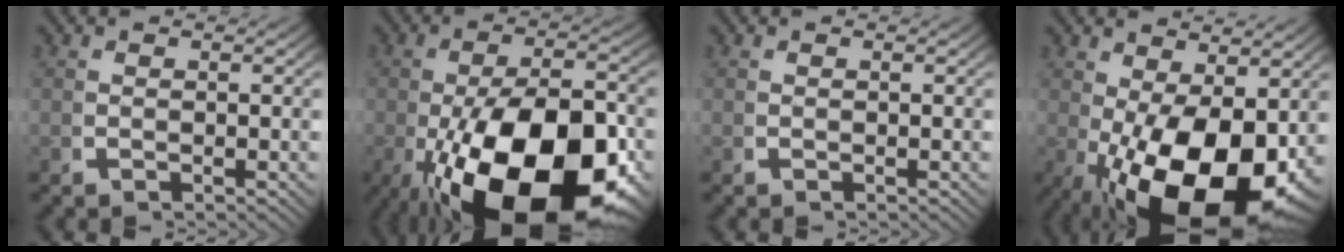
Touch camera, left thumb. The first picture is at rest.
{"total": 21.0, "force": [-6.1, 11.4, 16.6], "torque": [-0.303, -0.084, -0.050]}
{"total": 0.0}
{"total": 15.3, "force": [-3.3, 8.7, 12.1], "torque": [-0.207, -0.074, -0.011]}